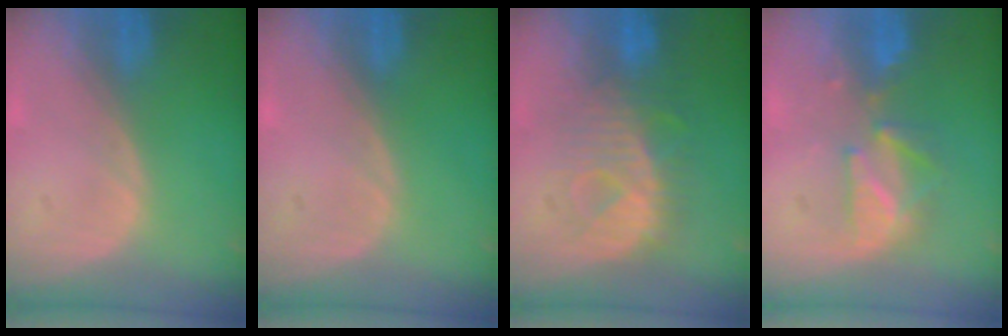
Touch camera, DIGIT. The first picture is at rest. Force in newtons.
{"total": 0.0}
{"total": 8.2, "press": 8.0, "slide": 1.5}
{"total": 5.4, "press": 5.3, "slide": 0.7}